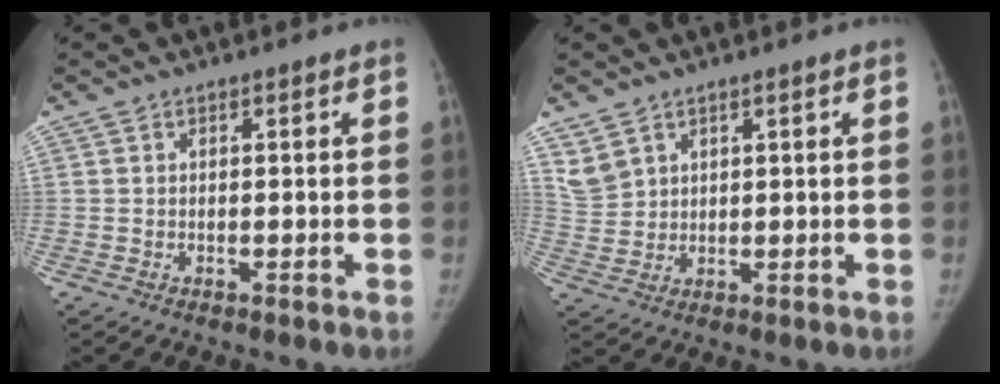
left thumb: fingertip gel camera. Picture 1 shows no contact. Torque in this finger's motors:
{"motor_torque": [1.39, 1.29, 0.48, -0.33, 0.09]}